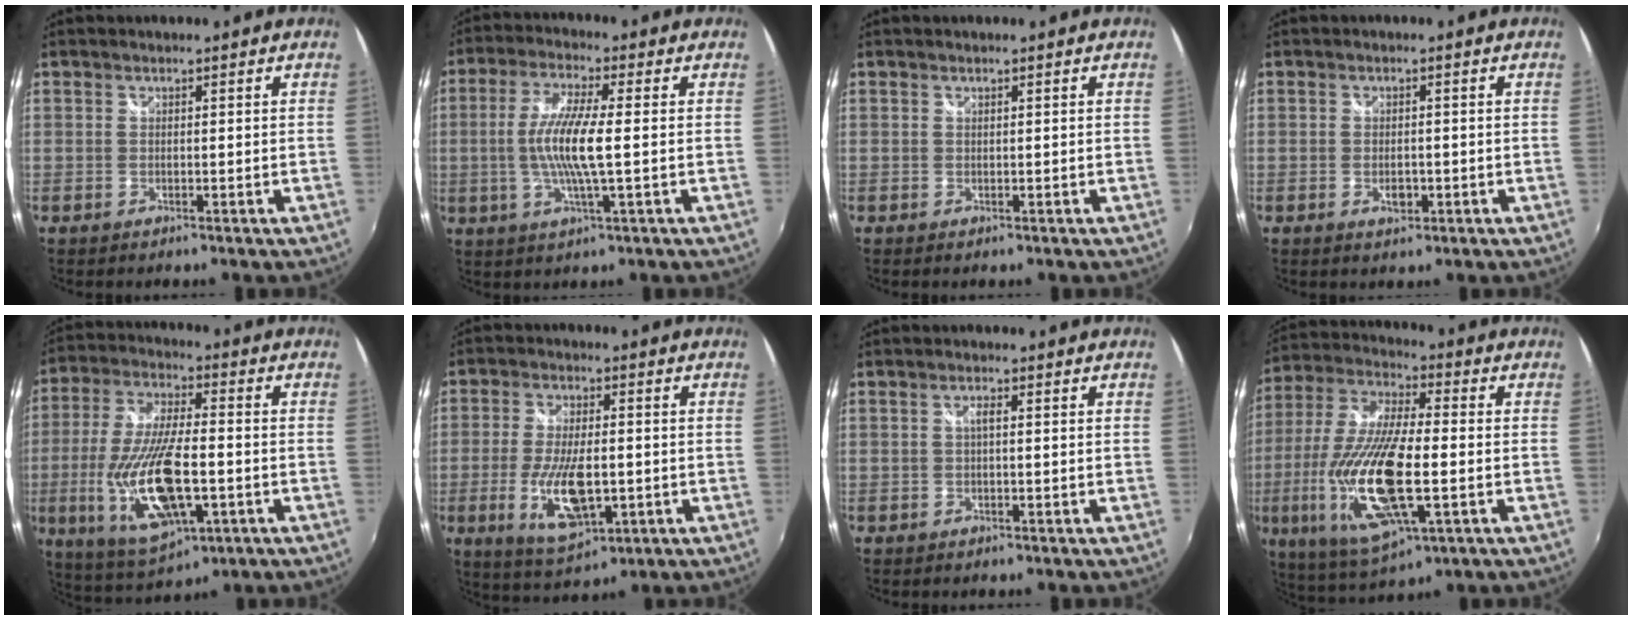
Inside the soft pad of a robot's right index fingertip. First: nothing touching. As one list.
[{"total": 9.9, "force": [-0.7, 1.1, 9.8], "torque": [-0.195, -0.003, -0.016]}, {"total": 0.0}, {"total": 2.6, "force": [-0.9, 1.5, 1.9], "torque": [-0.032, -0.003, -0.014]}, {"total": 18.7, "force": [-4.6, 6.8, 16.8], "torque": [-0.351, -0.022, -0.072]}, {"total": 11.9, "force": [-2.7, 4.8, 10.6], "torque": [-0.210, -0.017, -0.044]}, {"total": 1.2, "force": [0.0, 0.2, 1.2], "torque": [-0.021, 0.004, -0.003]}, {"total": 21.1, "force": [-5.0, 6.3, 19.5], "torque": [-0.406, -0.028, -0.090]}]